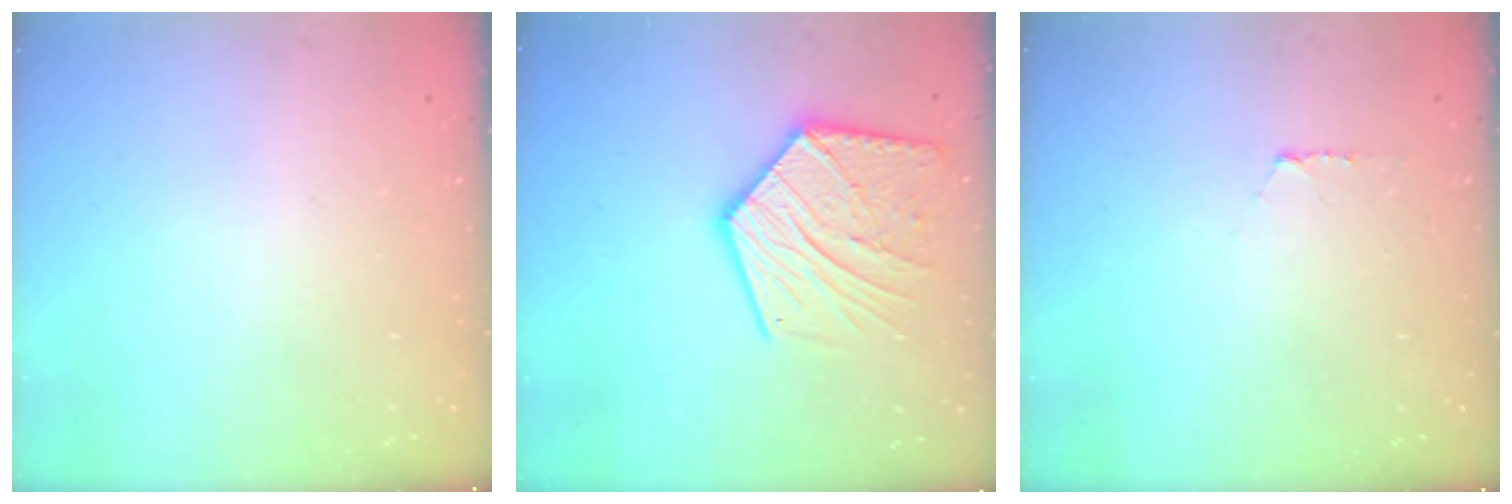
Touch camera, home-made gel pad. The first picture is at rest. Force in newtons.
{"total": 19.3, "press": 19.3, "slide": 1.1}
{"total": 3.6, "press": 3.5, "slide": 0.4}